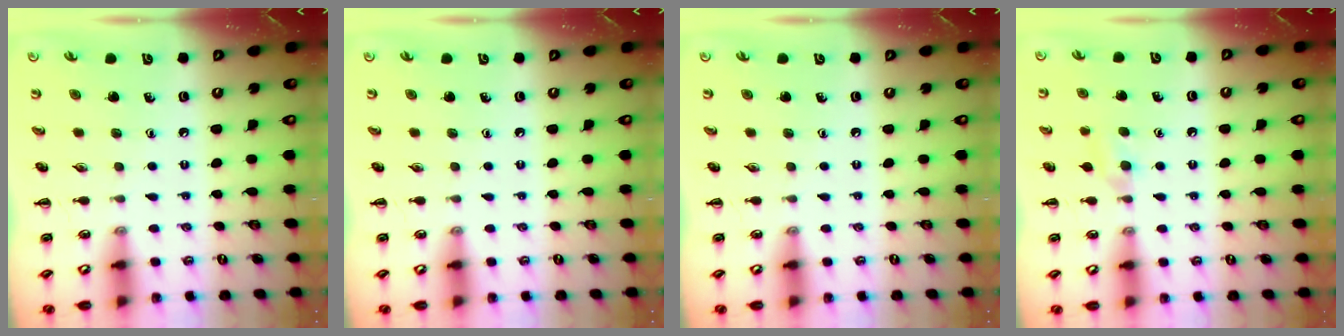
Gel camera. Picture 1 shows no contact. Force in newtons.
{"total": 0.0}
{"total": 0.0}
{"total": 4.7, "press": 4.4, "slide": 1.7}